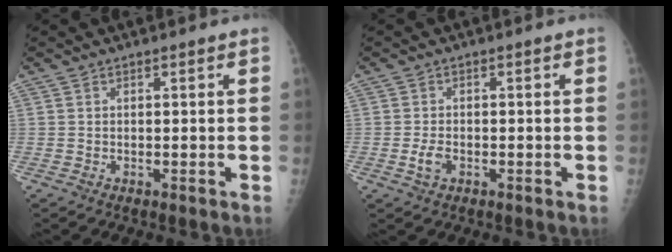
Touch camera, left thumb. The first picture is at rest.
{"total": 2.7, "force": [-0.9, 1.7, 1.9], "torque": [-0.036, 0.005, -0.016]}